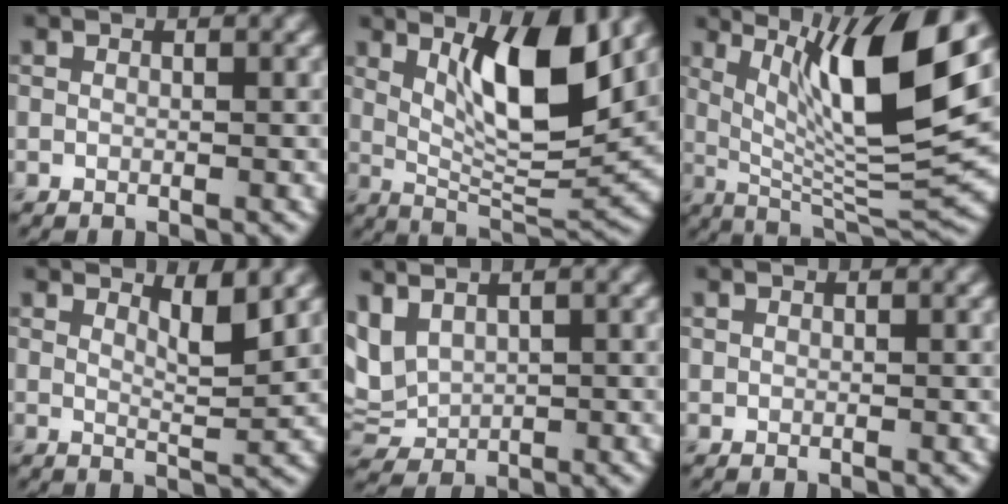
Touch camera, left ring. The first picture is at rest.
{"total": 8.2, "force": [3.1, 2.1, 7.4], "torque": [-0.120, -0.014, 0.055]}
{"total": 12.1, "force": [4.3, 2.6, 11.0], "torque": [-0.166, -0.008, 0.080]}
{"total": 2.6, "force": [1.6, 0.5, 2.0], "torque": [-0.028, -0.008, 0.028]}
{"total": 4.7, "force": [2.0, 2.9, 3.1], "torque": [-0.076, 0.005, 0.048]}
{"total": 0.0}